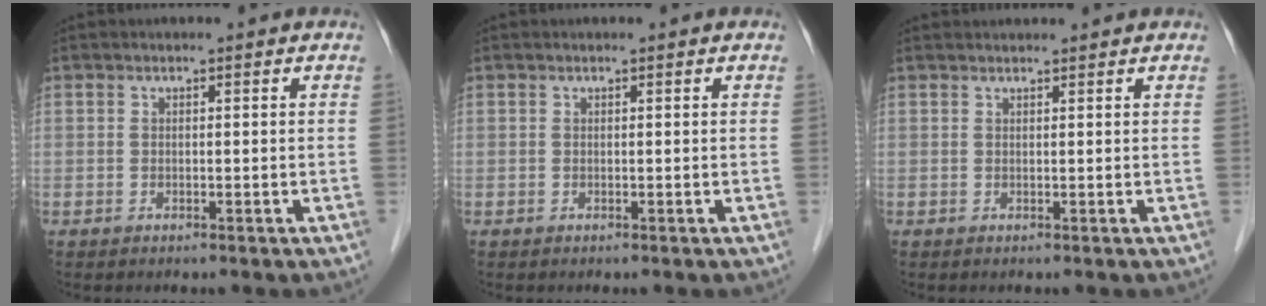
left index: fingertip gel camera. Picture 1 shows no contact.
{"total": 0.0}
{"total": 3.8, "force": [3.7, 0.2, 0.7], "torque": [-0.012, 0.031, 0.046]}